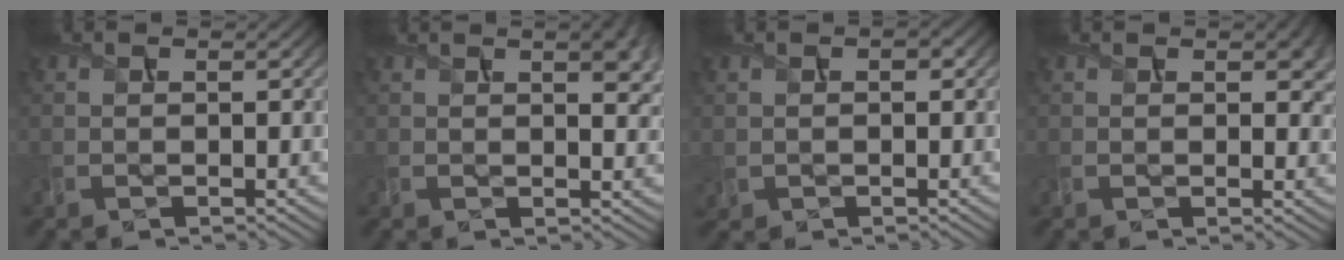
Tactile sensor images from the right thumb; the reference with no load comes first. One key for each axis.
{"total": 6.8, "fx": 2.3, "fy": 2.7, "fz": 5.8, "tx": -0.076, "ty": 0.009, "tz": 0.039}
{"total": 2.3, "fx": 0.7, "fy": 1.8, "fz": 1.1, "tx": -0.021, "ty": -0.003, "tz": 0.019}
{"total": 4.6, "fx": 1.1, "fy": 2.2, "fz": 3.9, "tx": -0.059, "ty": -0.002, "tz": 0.020}